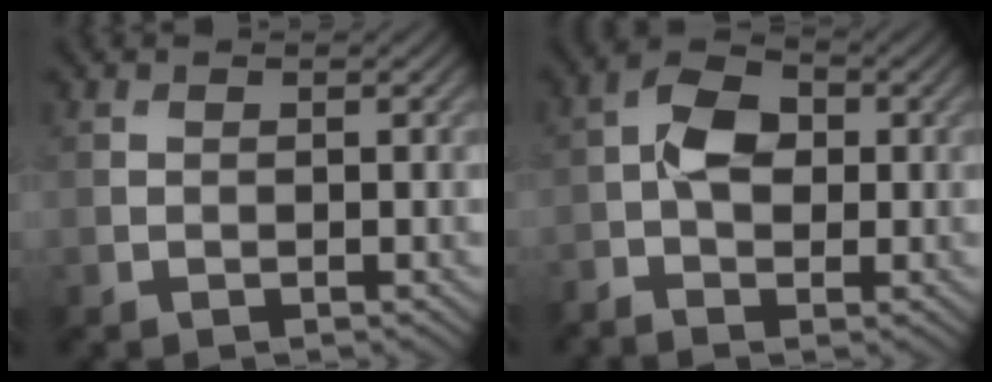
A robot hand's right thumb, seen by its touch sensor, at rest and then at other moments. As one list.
[{"total": 5.0, "force": [-0.8, 3.0, 3.9], "torque": [-0.079, 0.010, -0.026]}]